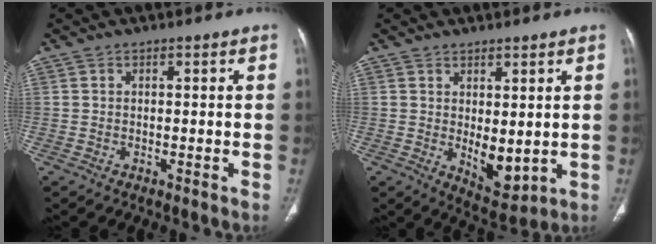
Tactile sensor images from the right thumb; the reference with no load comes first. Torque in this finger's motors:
{"motor_torque": [1.84, 1.60, 0.80, -0.71, 0.26]}